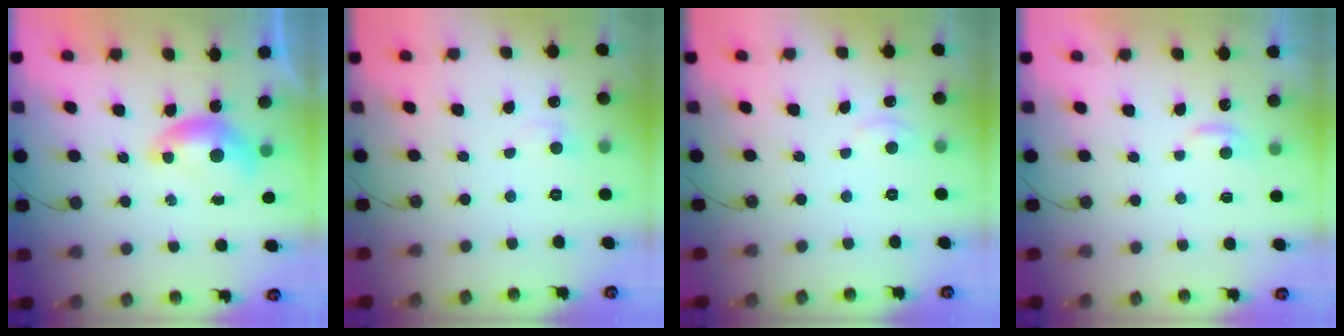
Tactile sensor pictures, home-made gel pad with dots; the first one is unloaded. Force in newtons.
{"total": 0.6, "press": 0.2, "slide": 0.6}
{"total": 3.0, "press": 2.9, "slide": 0.5}
{"total": 1.1, "press": 1.1, "slide": 0.4}